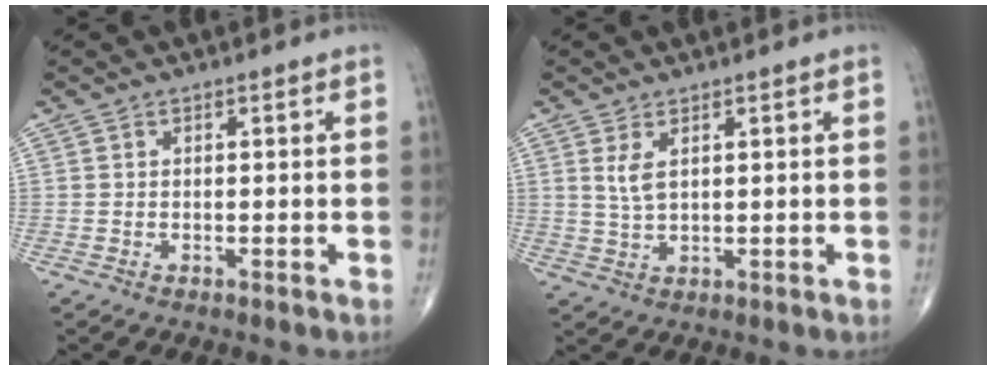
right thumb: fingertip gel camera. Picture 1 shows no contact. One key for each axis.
{"total": 3.3, "fx": 1.3, "fy": 1.3, "fz": 2.6, "tx": -0.054, "ty": -0.008, "tz": 0.033}